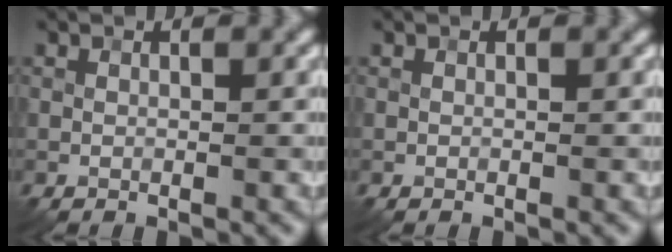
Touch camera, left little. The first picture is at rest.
{"total": 0.0}